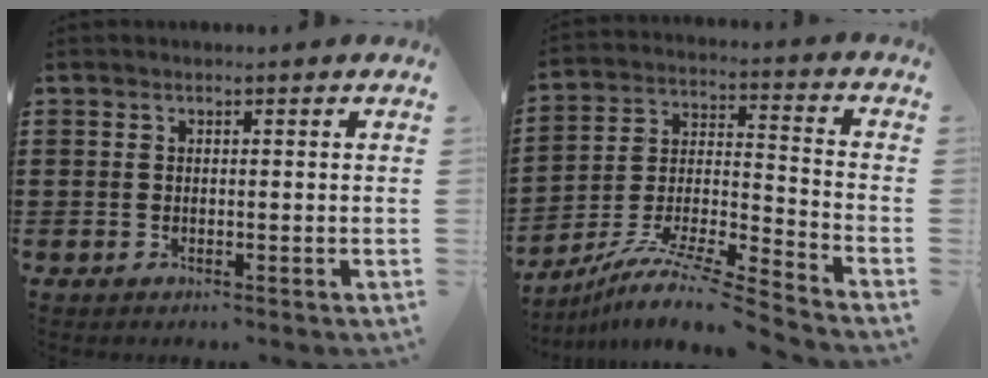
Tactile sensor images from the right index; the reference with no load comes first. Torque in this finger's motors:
{"motor_torque": [0.48, 0.48, 0.16, 0.05]}